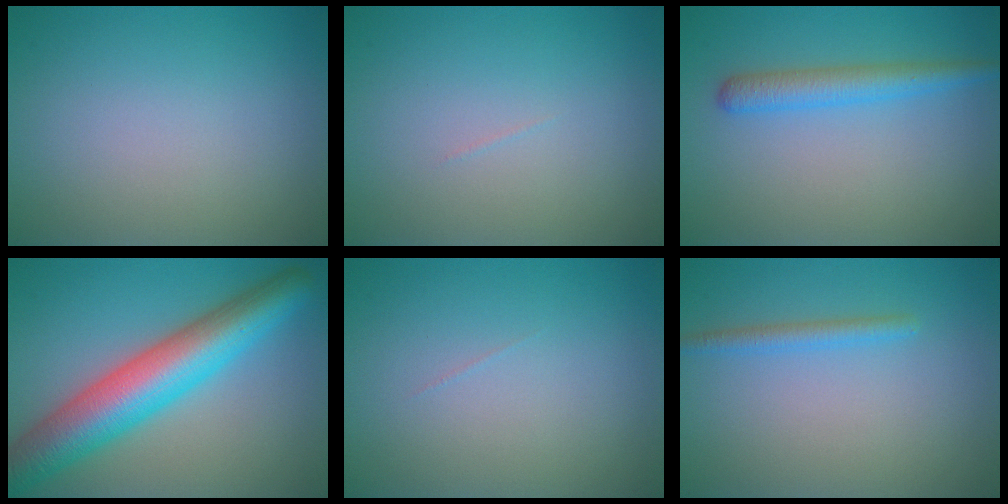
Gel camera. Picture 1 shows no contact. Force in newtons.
{"total": 0.0}
{"total": 3.0, "press": 3.0, "slide": 0.2}
{"total": 9.5, "press": 9.5, "slide": 0.2}
{"total": 0.0}
{"total": 1.6, "press": 1.6, "slide": 0.0}